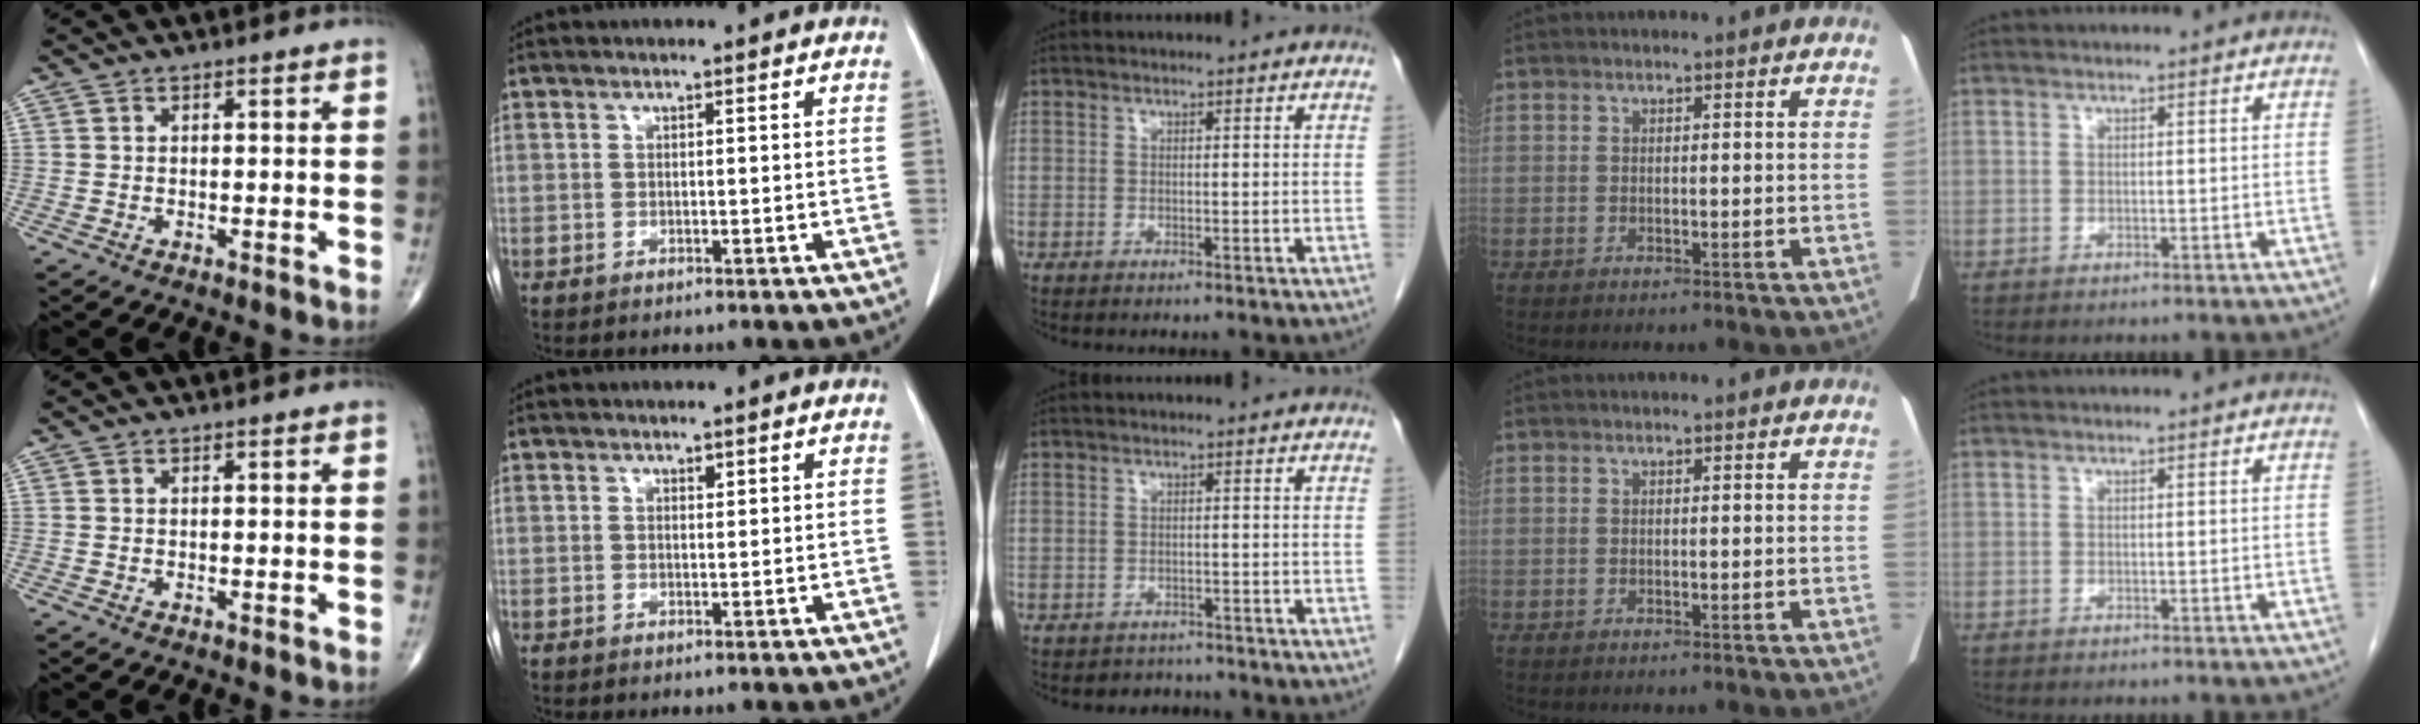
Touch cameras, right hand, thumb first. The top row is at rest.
{"index": {"total": 0.5, "force": [0.4, 0.2, 0.3], "torque": [-0.004, -0.003, 0.004]}, "middle": {"total": 2.2, "force": [-1.9, 0.9, -0.6], "torque": [0.004, 0.000, -0.030]}}